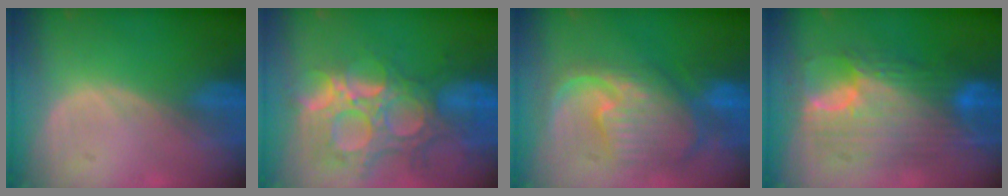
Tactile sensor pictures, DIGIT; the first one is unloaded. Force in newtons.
{"total": 13.8, "press": 11.6, "slide": 7.5}
{"total": 11.6, "press": 10.1, "slide": 5.8}
{"total": 11.8, "press": 11.7, "slide": 1.1}